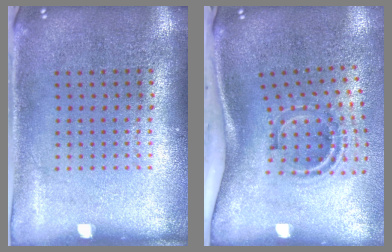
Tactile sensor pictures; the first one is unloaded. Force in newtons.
{"total": 2.0, "press": 1.2, "slide": 1.7}